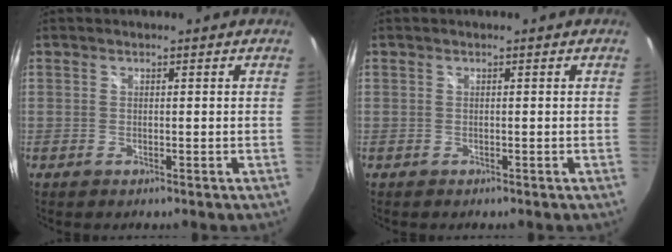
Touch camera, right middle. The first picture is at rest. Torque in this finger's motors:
{"motor_torque": [0.05, -0.12, 0.00, 0.00]}